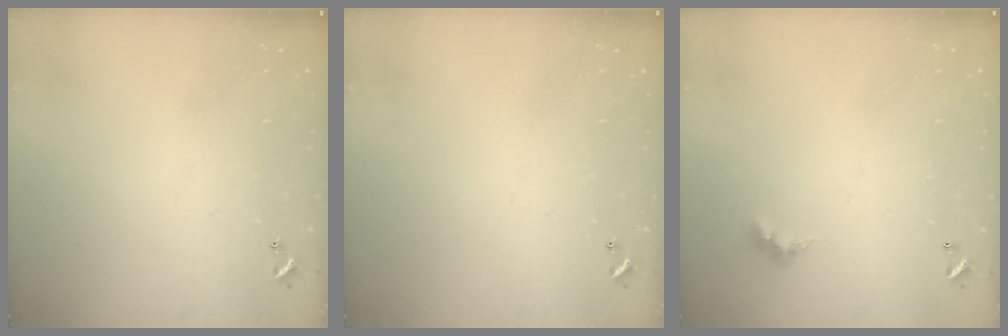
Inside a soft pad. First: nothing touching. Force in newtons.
{"total": 0.0}
{"total": 3.0, "press": 2.9, "slide": 0.5}